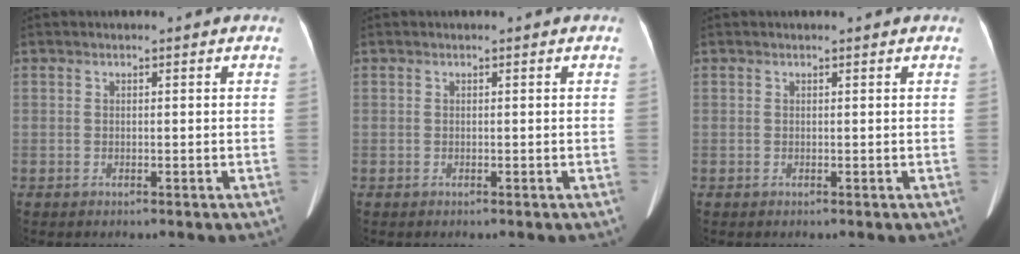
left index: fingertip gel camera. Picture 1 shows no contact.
{"total": 0.0}
{"total": 0.7, "force": [0.6, 0.1, 0.2], "torque": [-0.007, 0.005, 0.008]}